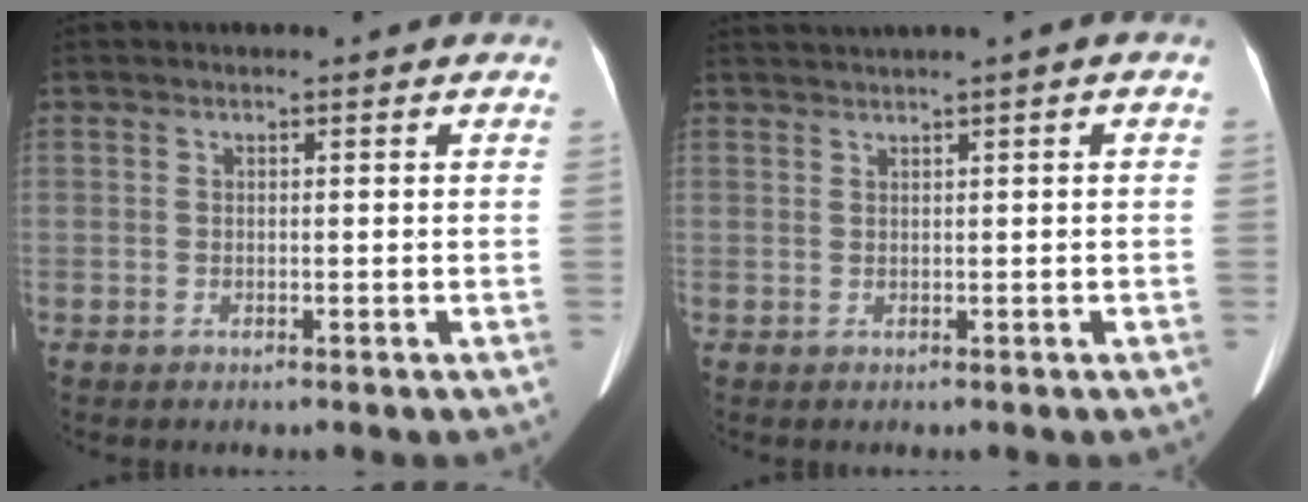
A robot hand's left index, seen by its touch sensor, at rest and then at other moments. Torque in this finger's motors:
{"motor_torque": [0.01, -2.13, 0.54, 0.20]}